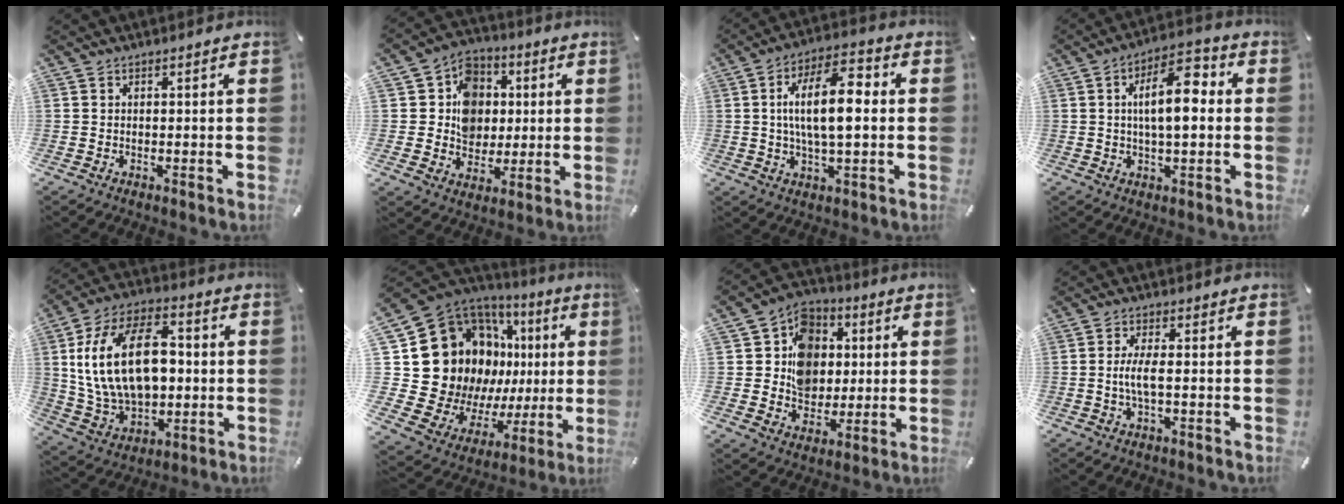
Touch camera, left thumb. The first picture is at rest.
{"total": 11.5, "force": [0.7, 10.5, 4.6], "torque": [-0.073, 0.008, 0.018]}
{"total": 13.5, "force": [1.3, 5.5, 12.3], "torque": [-0.224, 0.006, 0.019]}
{"total": 11.2, "force": [1.2, 4.8, 10.0], "torque": [-0.158, 0.003, 0.015]}
{"total": 21.7, "force": [1.6, 14.4, 16.2], "torque": [-0.315, 0.012, 0.028]}
{"total": 26.1, "force": [5.7, 19.8, 16.0], "torque": [-0.258, -0.076, 0.158]}
{"total": 12.4, "force": [0.4, 11.1, 5.4], "torque": [-0.084, 0.013, 0.013]}
{"total": 4.7, "force": [-0.4, 1.3, 4.5], "torque": [-0.096, -0.003, -0.014]}